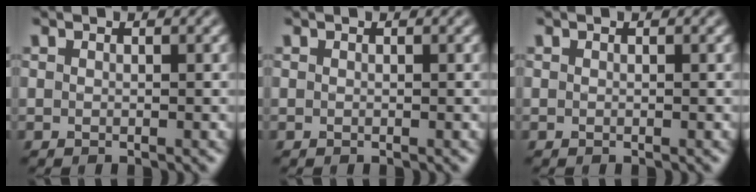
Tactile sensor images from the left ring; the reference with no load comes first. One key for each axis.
{"total": 0.0}
{"total": 0.0}